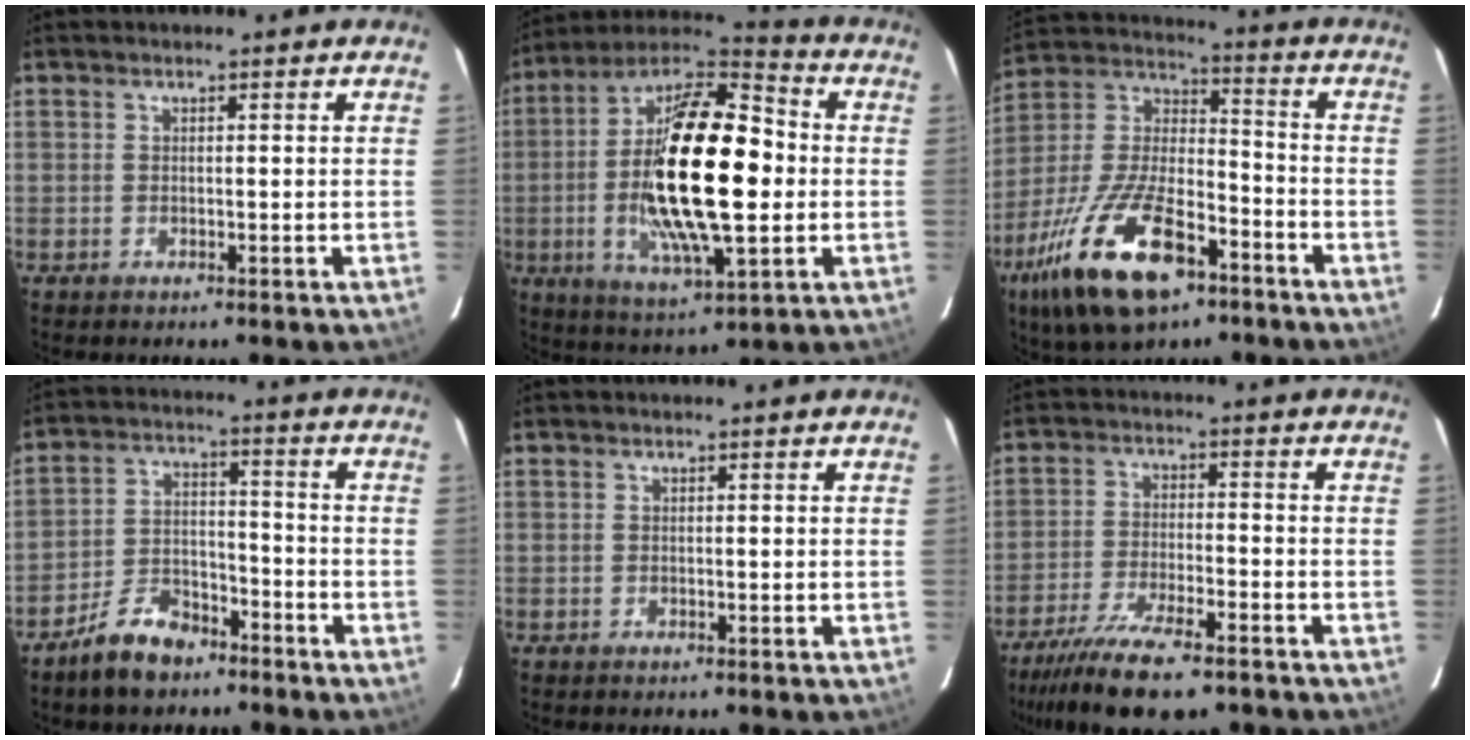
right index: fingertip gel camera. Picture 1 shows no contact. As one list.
[{"total": 25.4, "force": [-1.4, 8.9, 23.7], "torque": [-0.455, -0.002, -0.037]}, {"total": 22.4, "force": [-12.3, 9.3, 16.2], "torque": [-0.333, -0.023, -0.217]}, {"total": 9.1, "force": [-6.9, 4.6, 3.9], "torque": [-0.092, 0.018, -0.113]}, {"total": 0.0}, {"total": 14.7, "force": [-11.3, 3.6, 8.7], "torque": [-0.189, -0.038, -0.195]}]